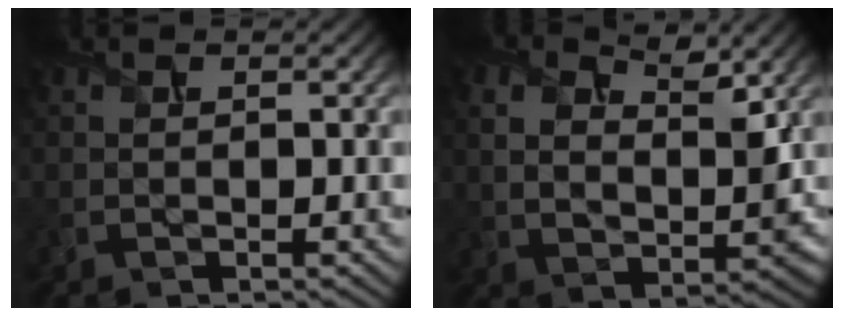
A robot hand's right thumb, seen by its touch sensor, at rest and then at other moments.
{"total": 7.9, "force": [3.6, 4.7, 5.2], "torque": [-0.093, 0.001, 0.069]}